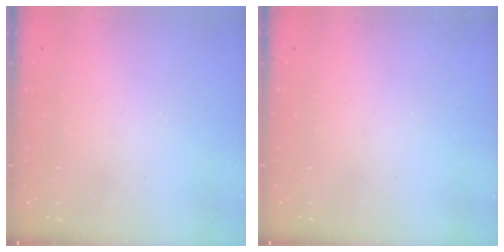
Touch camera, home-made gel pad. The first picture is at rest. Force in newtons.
{"total": 0.0}